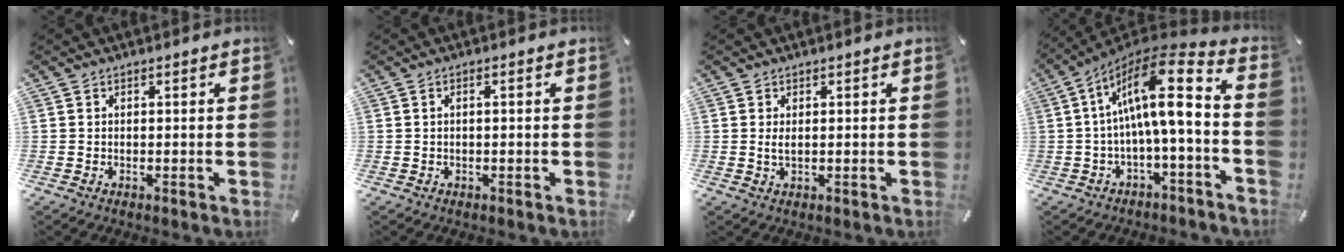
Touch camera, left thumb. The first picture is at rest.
{"total": 1.2, "force": [-0.2, 0.2, 1.2], "torque": [-0.020, -0.002, -0.003]}
{"total": 1.5, "force": [0.5, 0.6, 1.3], "torque": [-0.019, -0.001, 0.005]}
{"total": 14.4, "force": [1.3, 4.1, 13.7], "torque": [-0.227, -0.025, 0.013]}